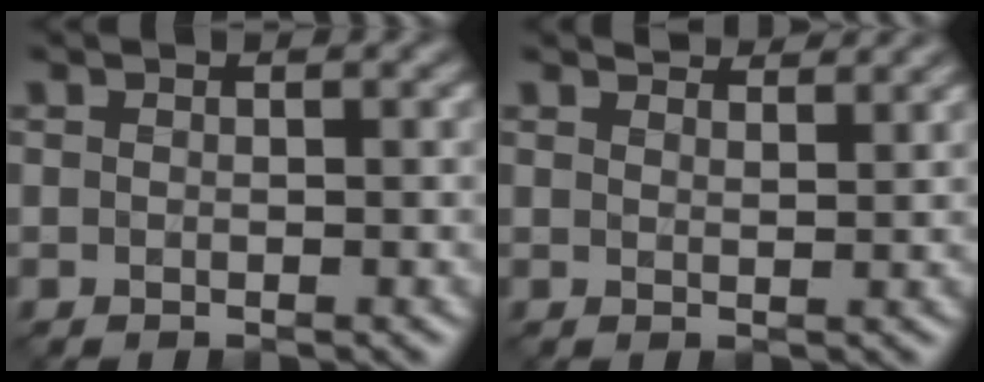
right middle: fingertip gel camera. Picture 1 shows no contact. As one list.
[{"total": 3.2, "force": [3.1, 0.5, 0.7], "torque": [-0.005, 0.004, 0.040]}]